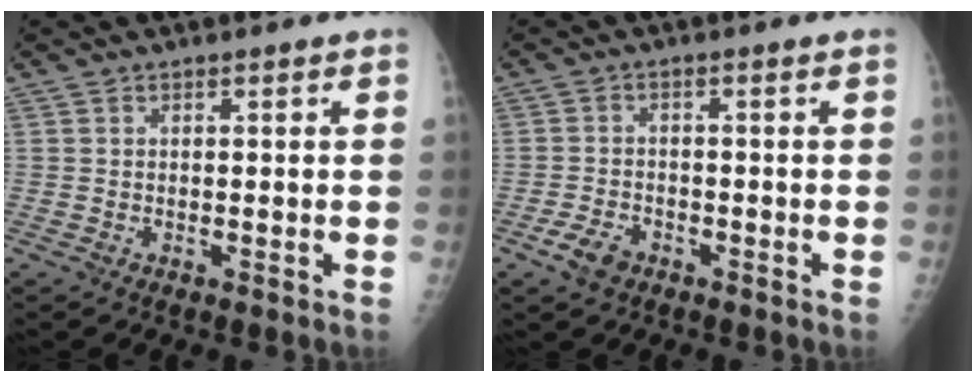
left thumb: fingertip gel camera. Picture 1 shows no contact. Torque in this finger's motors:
{"motor_torque": [-0.42, 0.42, 0.28, 0.21, 0.01]}